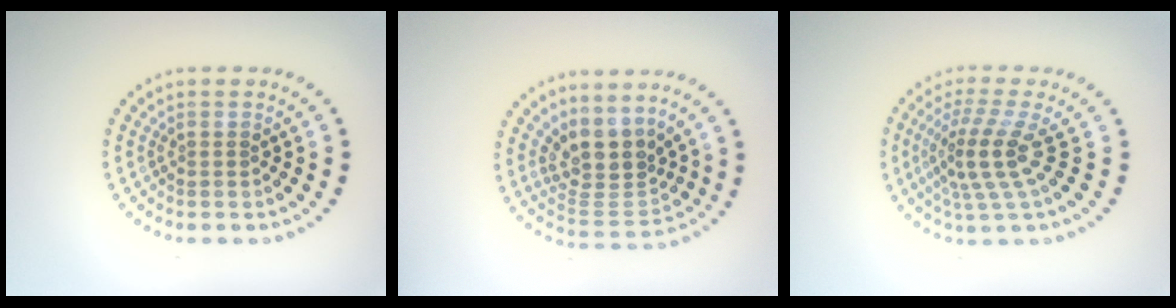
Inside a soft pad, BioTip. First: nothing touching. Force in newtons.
{"total": 4.1, "press": 3.1, "slide": 2.6}
{"total": 3.9, "press": 2.8, "slide": 2.7}